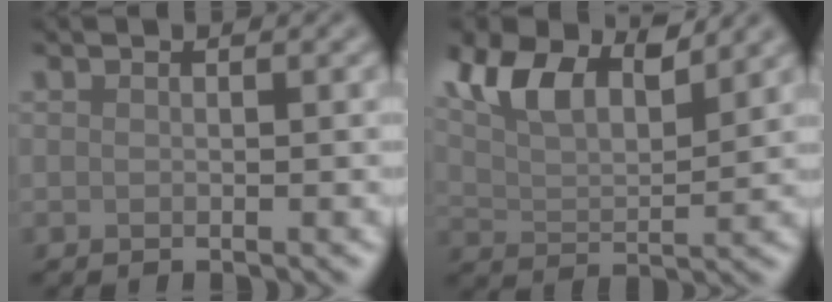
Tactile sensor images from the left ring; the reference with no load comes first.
{"total": 7.2, "force": [4.5, 3.2, 4.6], "torque": [-0.092, 0.005, 0.079]}